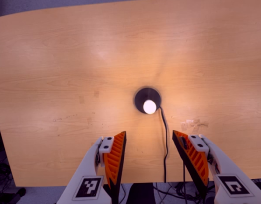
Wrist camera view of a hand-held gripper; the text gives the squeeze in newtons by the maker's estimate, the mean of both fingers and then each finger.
{"total": 0.0}